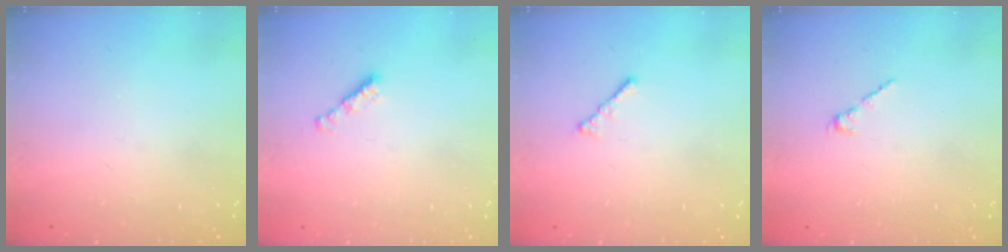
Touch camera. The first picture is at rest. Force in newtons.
{"total": 2.3, "press": 2.2, "slide": 0.4}
{"total": 1.7, "press": 1.6, "slide": 0.5}
{"total": 2.1, "press": 2.0, "slide": 0.7}